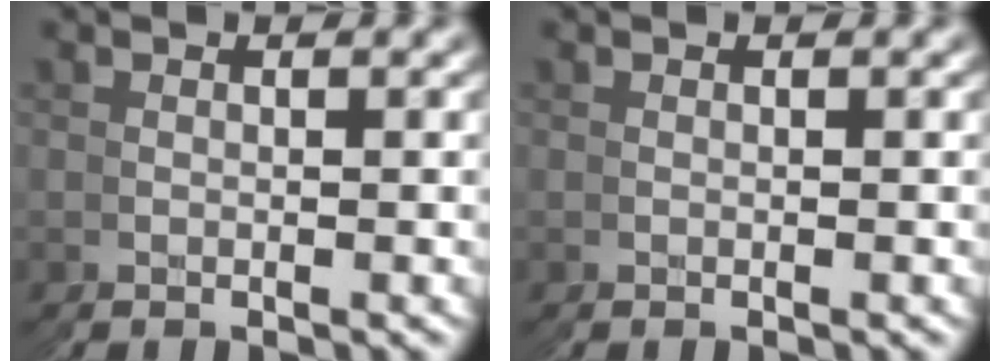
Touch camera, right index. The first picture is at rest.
{"total": 0.0}